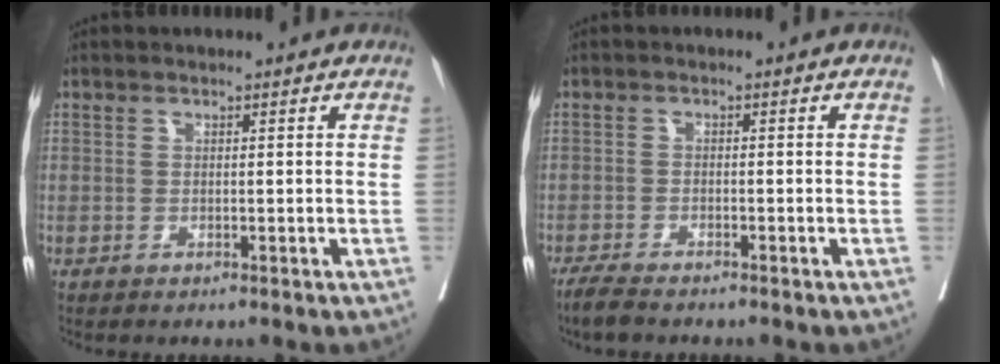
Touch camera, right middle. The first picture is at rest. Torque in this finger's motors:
{"motor_torque": [-0.17, -0.05, 0.04, 0.01]}